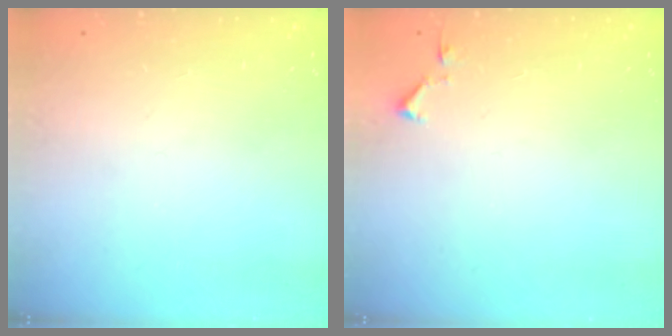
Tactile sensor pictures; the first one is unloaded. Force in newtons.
{"total": 3.1, "press": 3.1, "slide": 0.6}